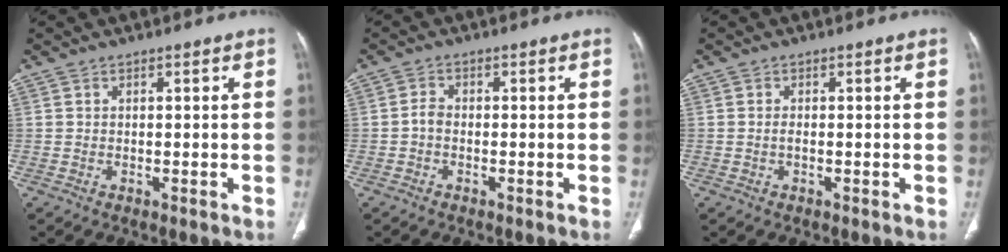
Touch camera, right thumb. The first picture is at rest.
{"total": 1.8, "force": [-0.6, 1.1, 1.2], "torque": [-0.022, 0.005, -0.017]}
{"total": 0.6, "force": [-0.2, 0.2, 0.6], "torque": [-0.011, 0.000, -0.003]}